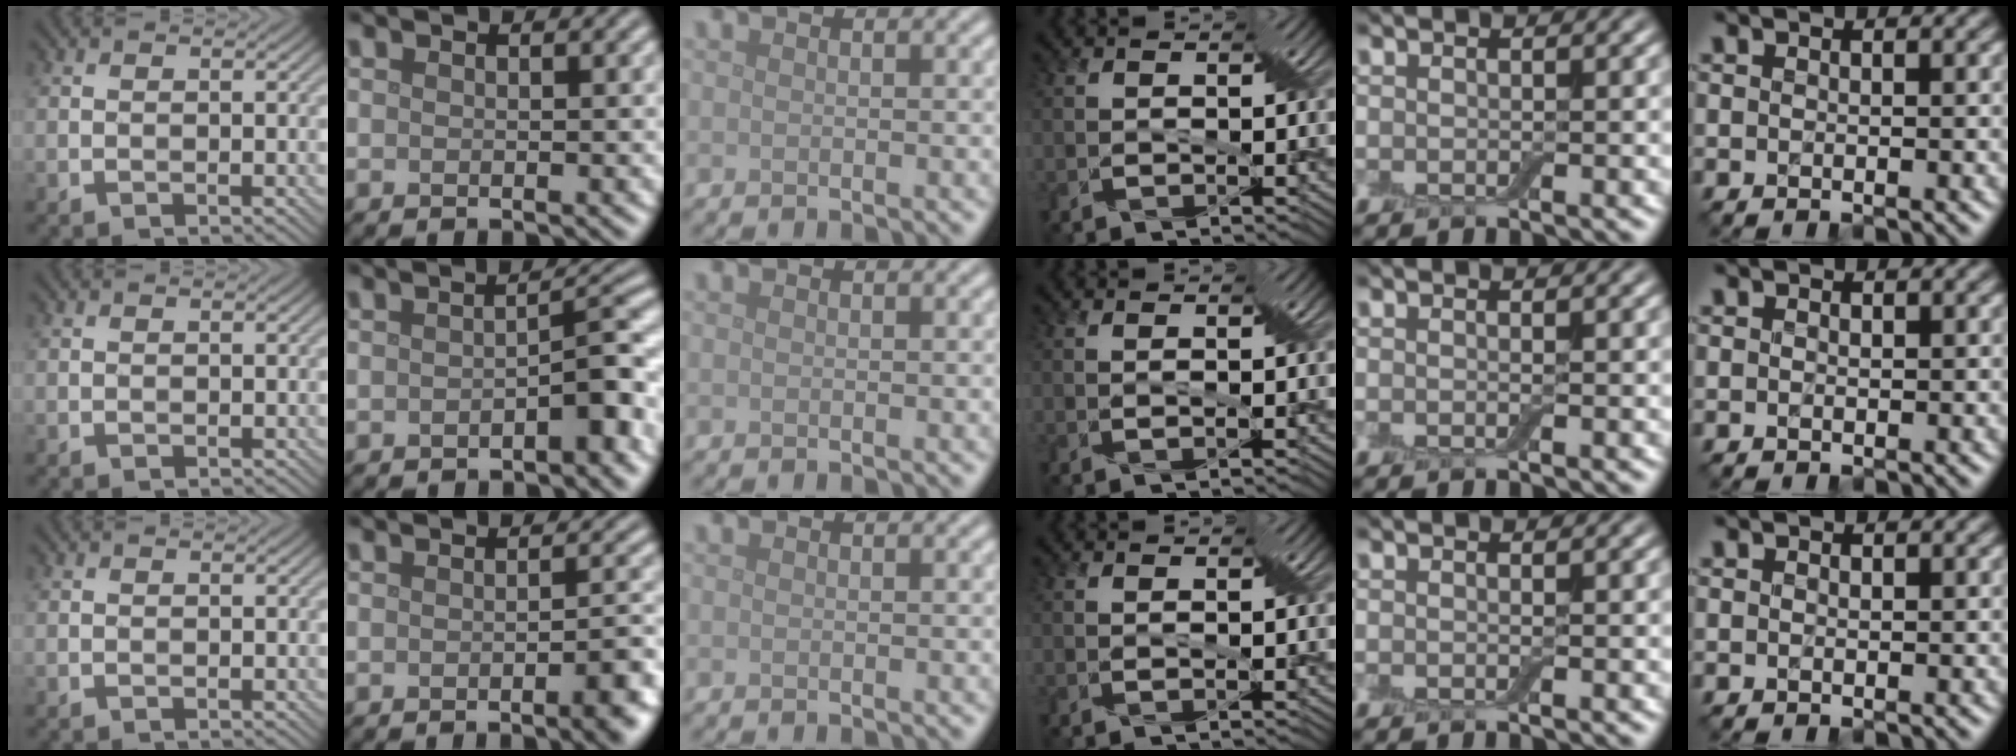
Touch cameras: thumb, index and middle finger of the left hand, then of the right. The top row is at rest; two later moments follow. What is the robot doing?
{"motion": "cut", "object": "cling film"}